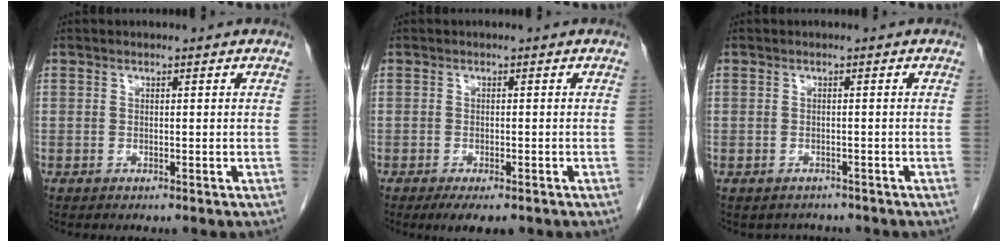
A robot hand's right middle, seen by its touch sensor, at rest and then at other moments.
{"total": 4.3, "force": [-3.0, 1.4, 2.7], "torque": [-0.035, -0.006, -0.043]}
{"total": 2.5, "force": [-2.2, 1.3, 0.0], "torque": [-0.003, 0.002, -0.031]}